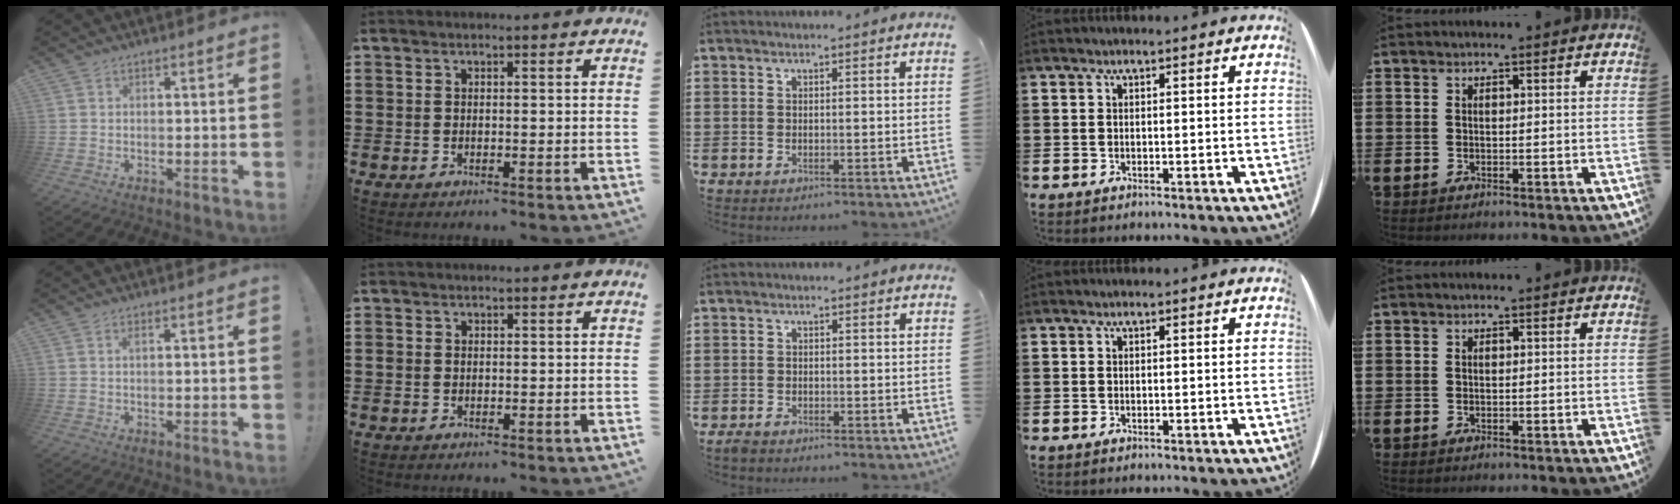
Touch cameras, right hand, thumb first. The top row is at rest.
{"thumb": {"total": 1.1, "force": [0.2, 0.1, 1.0], "torque": [-0.021, 0.001, 0.003]}, "index": {"total": 0.7, "force": [0.0, 0.6, 0.4], "torque": [-0.009, 0.004, -0.002]}, "middle": {"total": 1.0, "force": [-0.9, 0.3, 0.4], "torque": [-0.017, -0.006, -0.019]}}